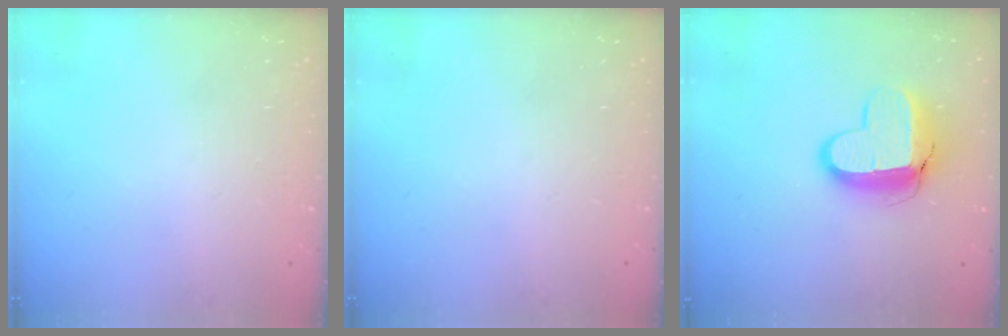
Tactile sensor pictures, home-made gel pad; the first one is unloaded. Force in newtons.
{"total": 0.0}
{"total": 12.6, "press": 12.6, "slide": 1.0}